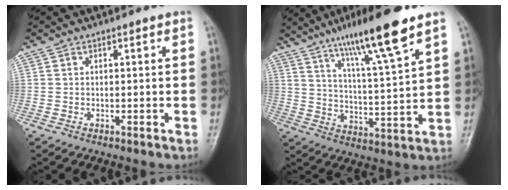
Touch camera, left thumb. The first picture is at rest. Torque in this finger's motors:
{"motor_torque": [0.84, 0.04, 1.40, -1.35, 0.34]}